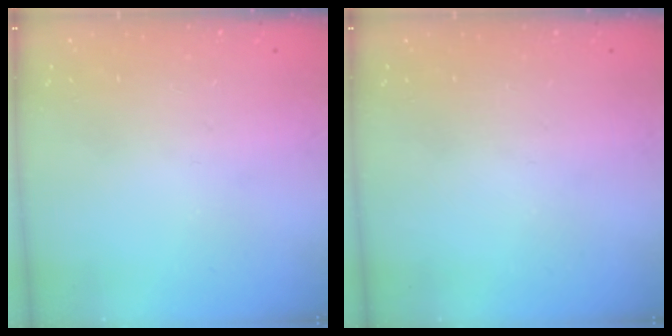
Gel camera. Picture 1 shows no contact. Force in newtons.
{"total": 0.0}